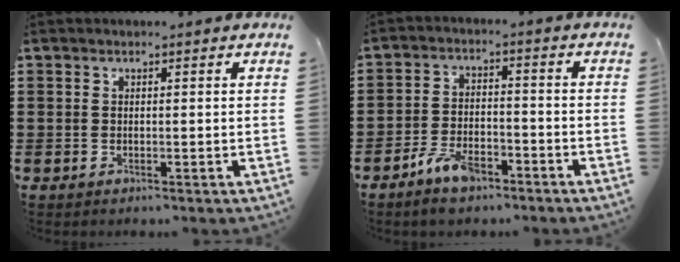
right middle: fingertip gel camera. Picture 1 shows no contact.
{"total": 5.6, "force": [-4.2, 2.3, 3.0], "torque": [-0.065, 0.006, -0.082]}